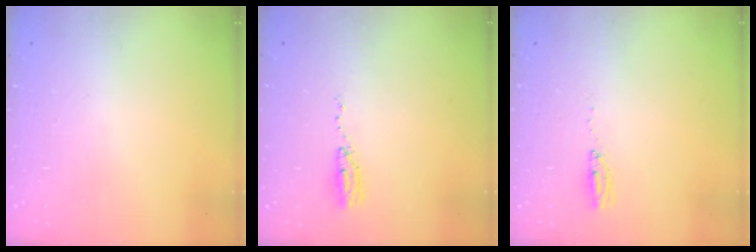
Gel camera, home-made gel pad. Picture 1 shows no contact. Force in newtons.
{"total": 5.0, "press": 4.7, "slide": 1.5}
{"total": 3.6, "press": 3.4, "slide": 1.3}